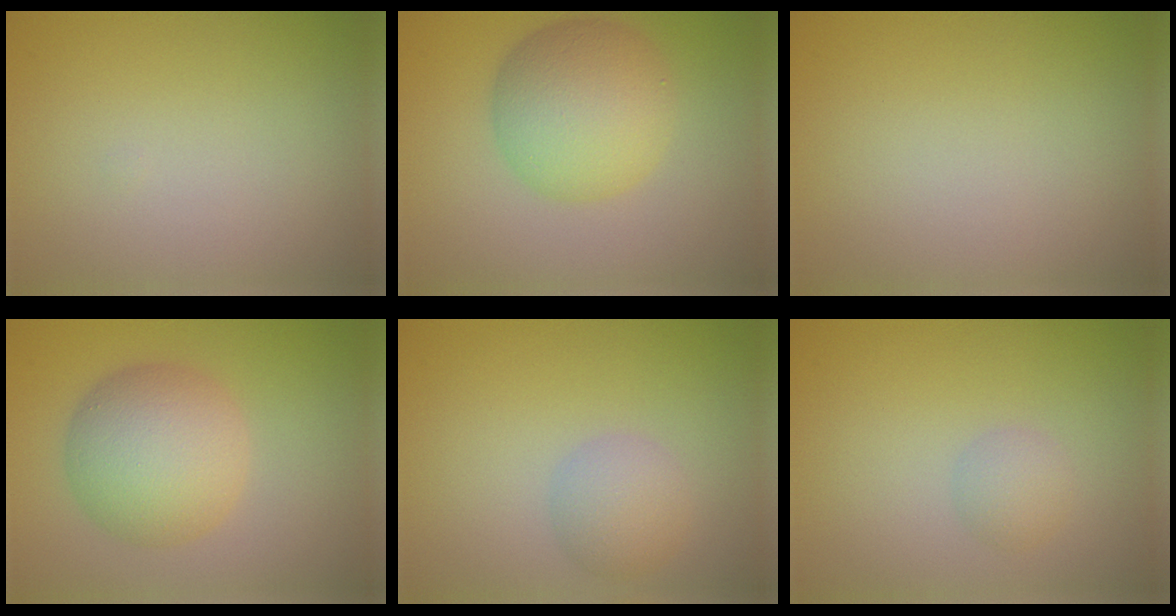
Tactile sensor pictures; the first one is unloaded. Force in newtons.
{"total": 6.5, "press": 6.5, "slide": 0.2}
{"total": 0.0}
{"total": 6.7, "press": 6.7, "slide": 0.2}
{"total": 2.6, "press": 2.6, "slide": 0.1}
{"total": 1.5, "press": 1.5, "slide": 0.1}